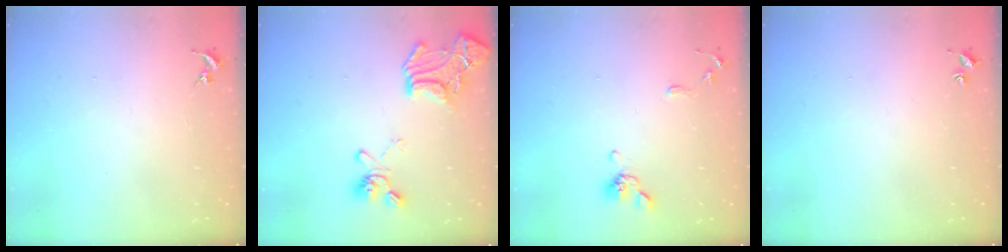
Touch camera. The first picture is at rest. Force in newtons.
{"total": 18.5, "press": 18.4, "slide": 1.6}
{"total": 9.9, "press": 9.8, "slide": 1.4}
{"total": 2.0, "press": 2.0, "slide": 0.2}